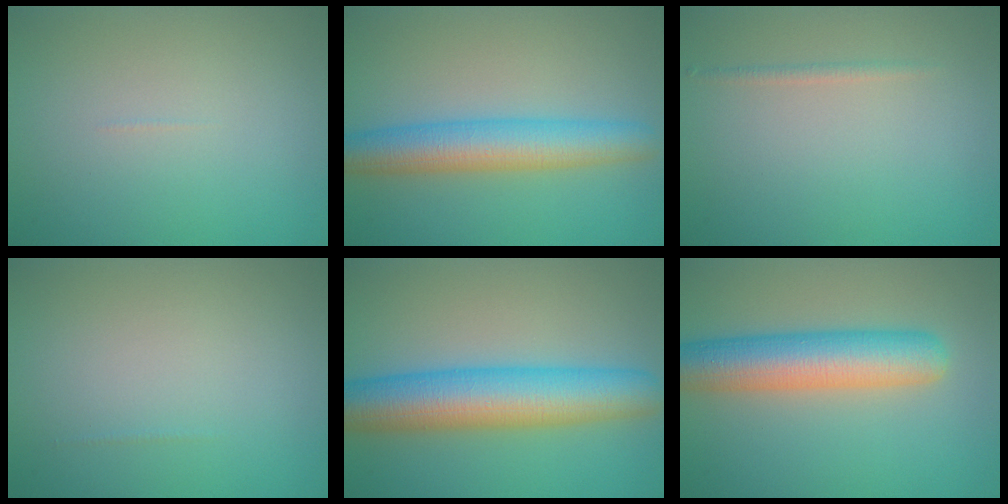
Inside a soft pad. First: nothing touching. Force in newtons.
{"total": 6.1, "press": 6.1, "slide": 0.1}
{"total": 0.8, "press": 0.8, "slide": 0.0}
{"total": 0.0}
{"total": 9.1, "press": 9.1, "slide": 0.2}
{"total": 7.4, "press": 7.4, "slide": 0.3}